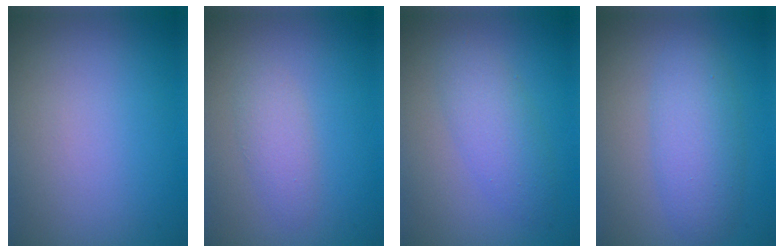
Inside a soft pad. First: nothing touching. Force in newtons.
{"total": 1.9, "press": 1.9, "slide": 0.0}
{"total": 3.2, "press": 3.2, "slide": 0.1}
{"total": 4.0, "press": 4.0, "slide": 0.1}